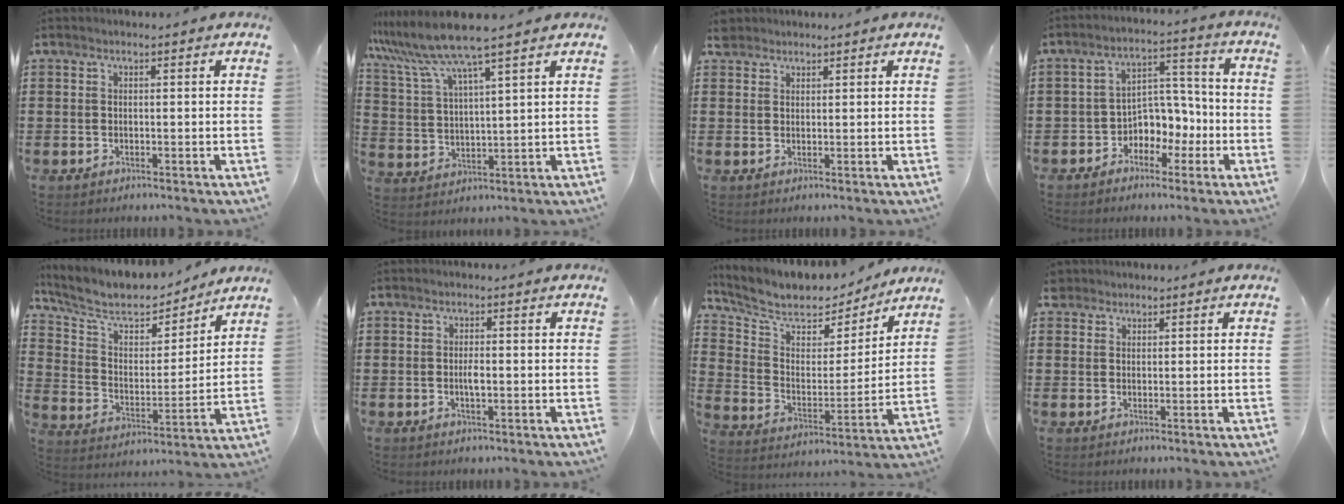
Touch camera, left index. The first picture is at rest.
{"total": 8.2, "force": [6.8, -0.6, 4.4], "torque": [-0.111, -0.034, 0.118]}
{"total": 2.2, "force": [1.9, 1.0, 0.2], "torque": [-0.010, 0.006, 0.037]}
{"total": 5.4, "force": [-2.2, 4.4, 2.2], "torque": [-0.051, 0.010, -0.043]}
{"total": 8.2, "force": [6.9, 2.9, 3.4], "torque": [-0.099, -0.036, 0.118]}
{"total": 2.1, "force": [-0.2, 0.6, 2.0], "torque": [-0.037, 0.001, -0.004]}
{"total": 7.8, "force": [6.8, 3.1, 2.2], "torque": [-0.077, -0.051, 0.116]}
{"total": 1.8, "force": [1.5, 1.0, 0.1], "torque": [-0.008, 0.006, 0.030]}